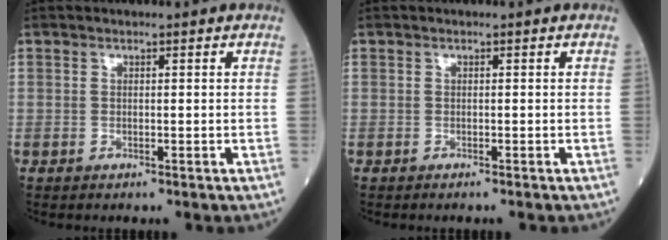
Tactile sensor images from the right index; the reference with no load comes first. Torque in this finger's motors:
{"motor_torque": [0.00, 0.01, -0.06, -0.02]}